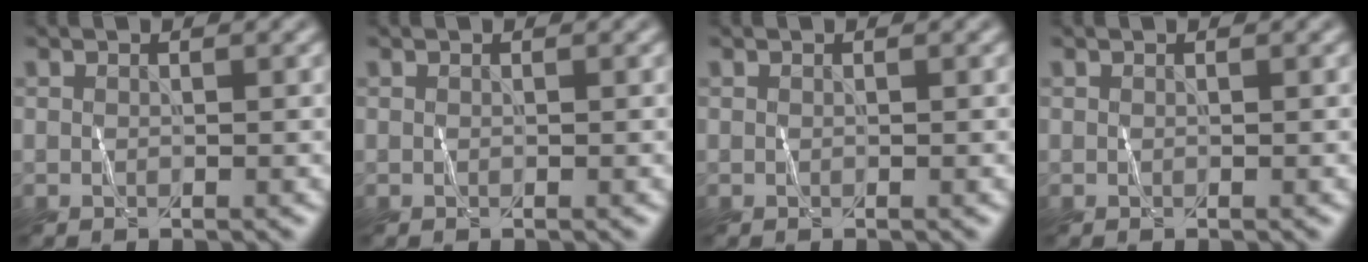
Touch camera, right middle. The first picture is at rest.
{"total": 0.0}
{"total": 0.0}
{"total": 0.0}